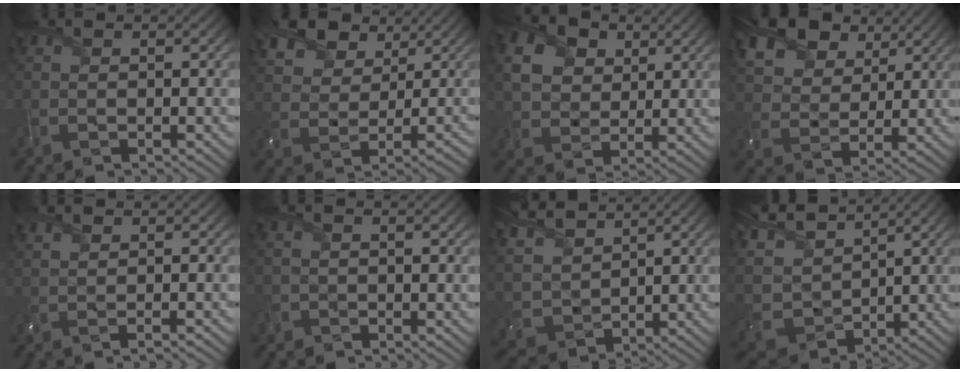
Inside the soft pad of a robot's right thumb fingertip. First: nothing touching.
{"total": 9.6, "force": [6.1, 5.6, 4.9], "torque": [-0.122, 0.016, 0.100]}
{"total": 7.9, "force": [3.0, 6.2, 3.9], "torque": [-0.119, 0.003, 0.050]}
{"total": 13.9, "force": [8.4, 8.8, 6.6], "torque": [-0.189, 0.011, 0.165]}
{"total": 1.3, "force": [0.6, 0.0, 1.1], "torque": [-0.026, 0.003, 0.010]}
{"total": 1.2, "force": [-0.5, 1.0, 0.1], "torque": [0.000, -0.009, -0.009]}
{"total": 9.5, "force": [5.6, 5.6, 5.1], "torque": [-0.166, 0.020, 0.109]}
{"total": 12.1, "force": [5.7, 7.7, 7.5], "torque": [-0.232, 0.018, 0.108]}